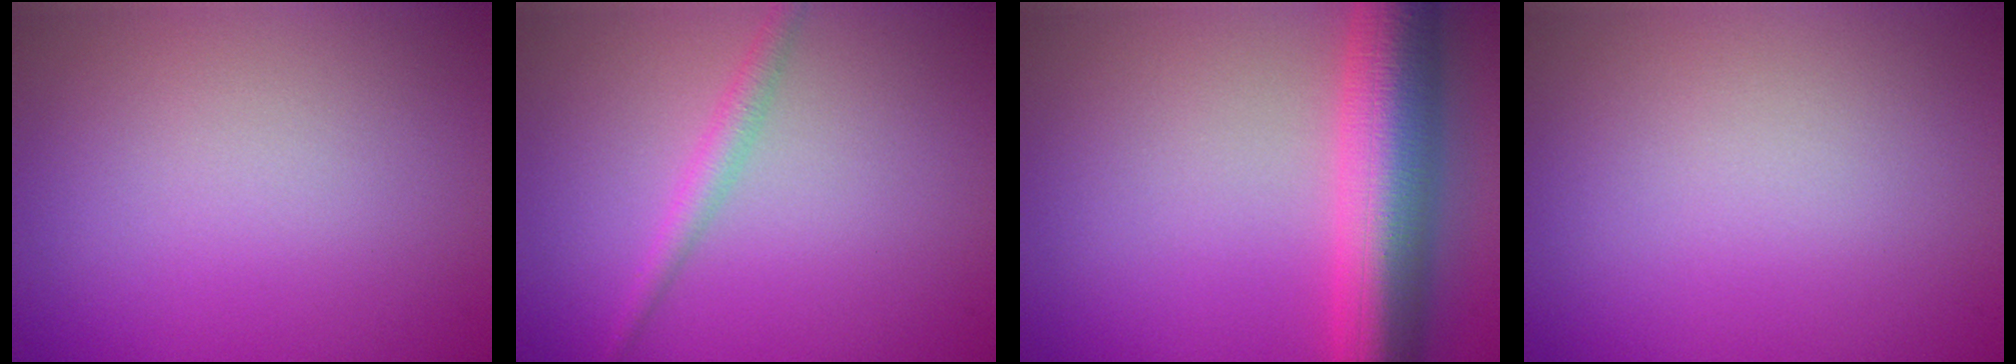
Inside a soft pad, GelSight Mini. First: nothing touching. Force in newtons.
{"total": 1.6, "press": 1.6, "slide": 0.0}
{"total": 9.9, "press": 9.9, "slide": 0.2}
{"total": 0.0}